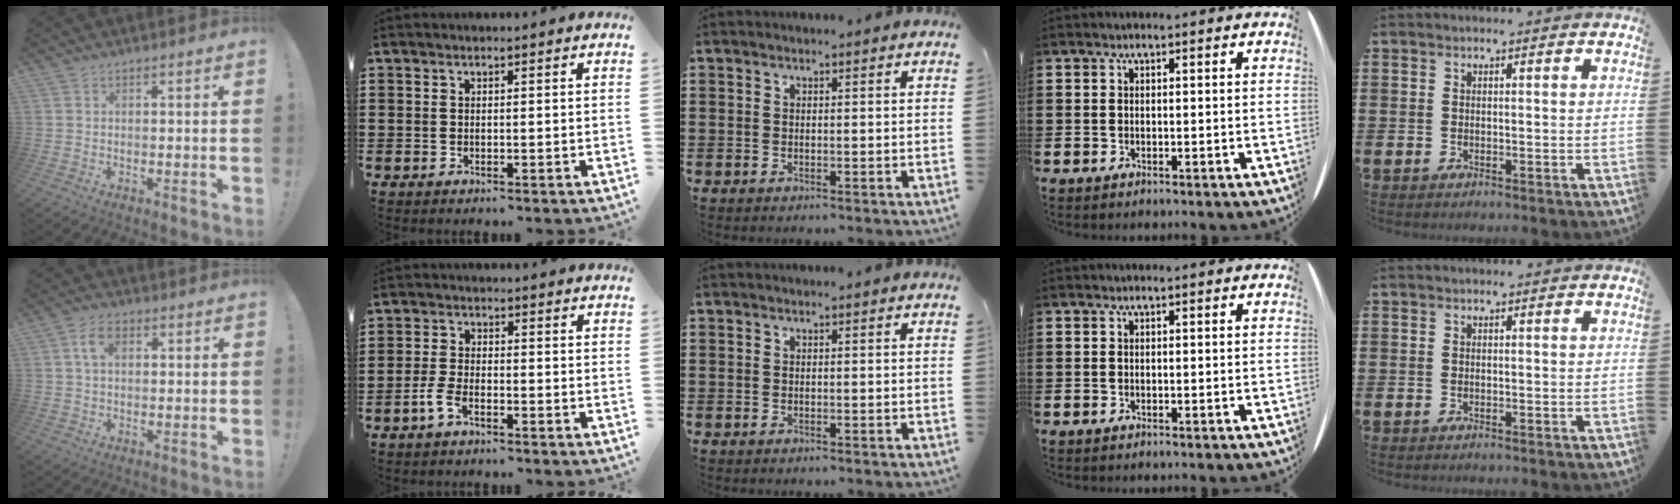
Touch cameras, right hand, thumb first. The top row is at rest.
{"thumb": {"total": 5.4, "force": [1.6, 3.2, 4.1], "torque": [-0.073, 0.007, 0.028]}, "index": {"total": 3.3, "force": [-2.1, 1.2, 2.3], "torque": [-0.061, -0.002, -0.045]}}